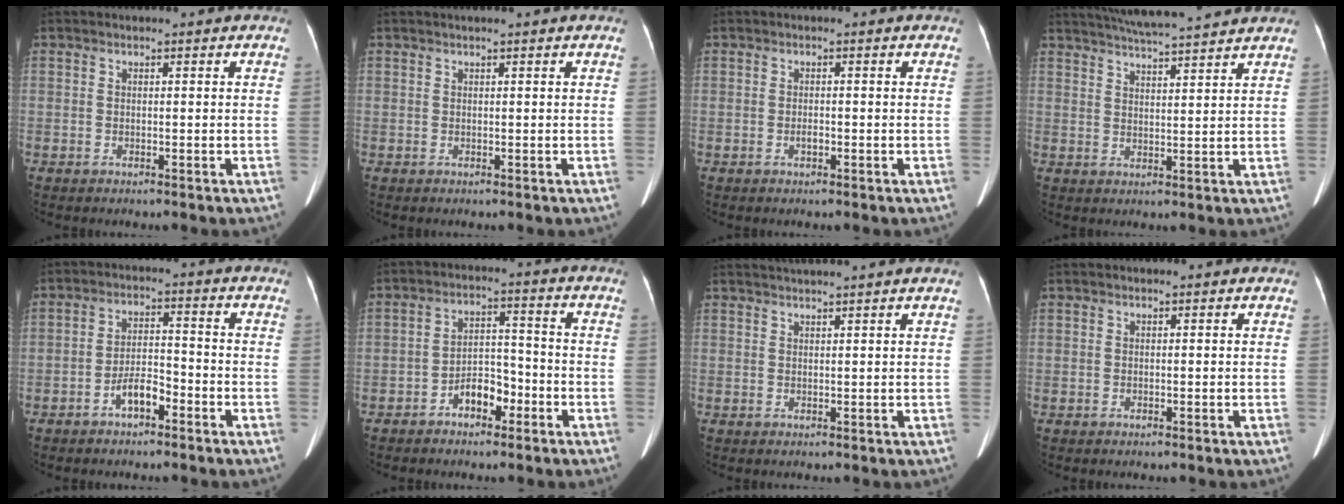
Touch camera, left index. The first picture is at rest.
{"total": 1.0, "force": [0.8, -0.2, 0.6], "torque": [-0.011, 0.011, 0.020]}
{"total": 0.9, "force": [-0.4, 0.3, 0.7], "torque": [-0.015, 0.001, -0.007]}
{"total": 12.5, "force": [11.5, 0.0, 5.1], "torque": [-0.091, 0.024, 0.165]}
{"total": 4.5, "force": [-2.8, 1.6, 3.1], "torque": [-0.064, 0.014, -0.049]}
{"total": 5.3, "force": [-3.1, 2.7, 3.3], "torque": [-0.060, 0.020, -0.054]}
{"total": 5.1, "force": [4.5, -1.2, 2.1], "torque": [-0.028, 0.025, 0.066]}
{"total": 0.0}